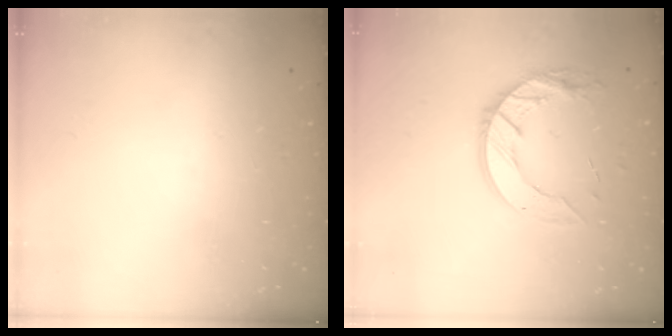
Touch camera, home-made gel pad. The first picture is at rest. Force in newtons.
{"total": 12.9, "press": 12.9, "slide": 0.8}